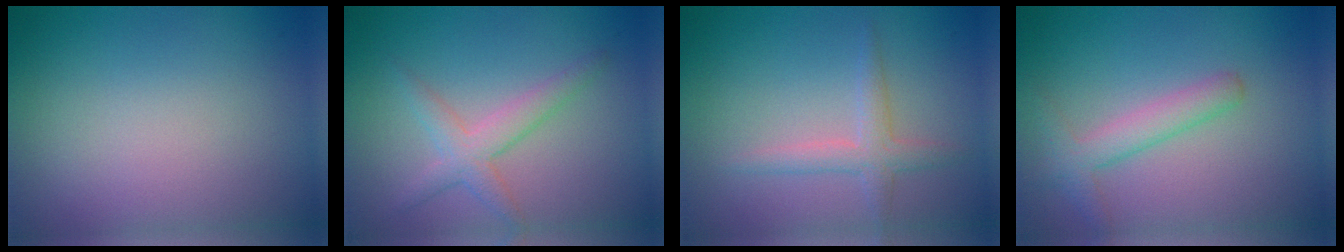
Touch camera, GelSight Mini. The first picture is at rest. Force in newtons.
{"total": 2.2, "press": 2.2, "slide": 0.2}
{"total": 2.1, "press": 2.1, "slide": 0.0}
{"total": 2.7, "press": 2.7, "slide": 0.1}